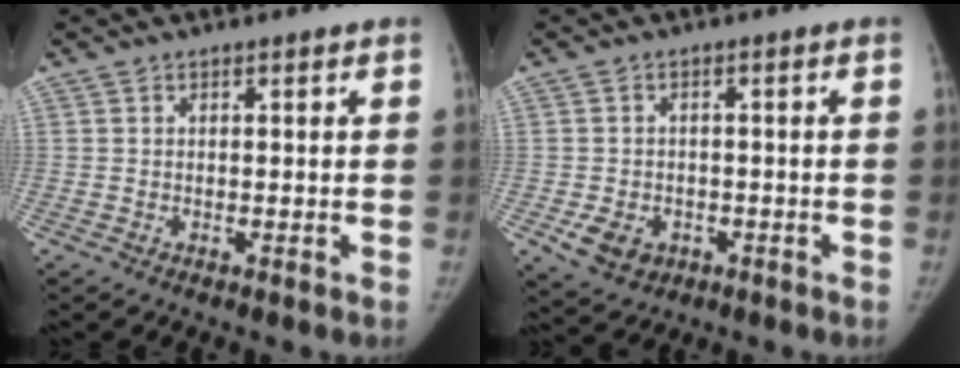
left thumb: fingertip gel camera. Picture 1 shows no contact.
{"total": 6.1, "force": [-2.3, 4.9, 2.9], "torque": [-0.043, 0.010, -0.025]}